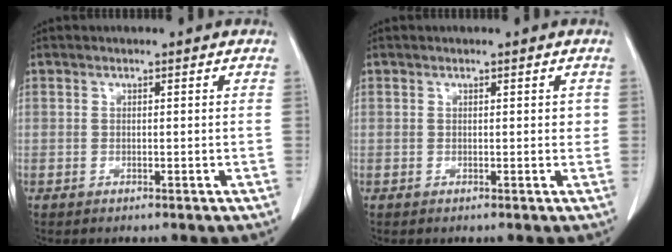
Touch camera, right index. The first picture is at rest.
{"total": 1.0, "force": [0.3, 0.6, 0.8], "torque": [-0.008, -0.001, 0.005]}